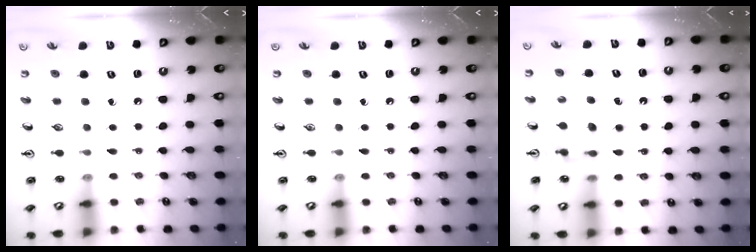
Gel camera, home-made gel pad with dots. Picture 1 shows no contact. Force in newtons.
{"total": 0.0}
{"total": 7.8, "press": 7.8, "slide": 0.3}